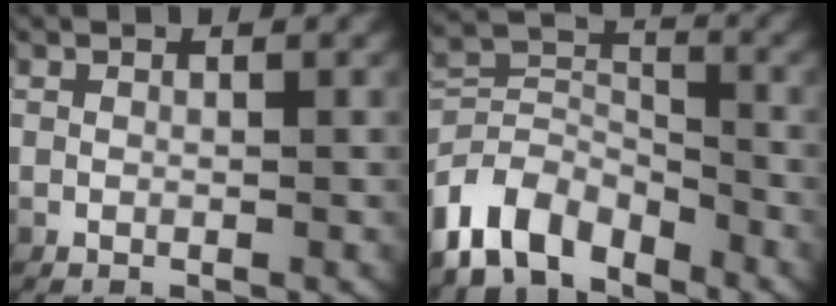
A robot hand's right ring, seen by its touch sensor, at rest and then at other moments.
{"total": 8.4, "force": [-4.6, 6.0, 3.6], "torque": [-0.070, -0.039, -0.073]}